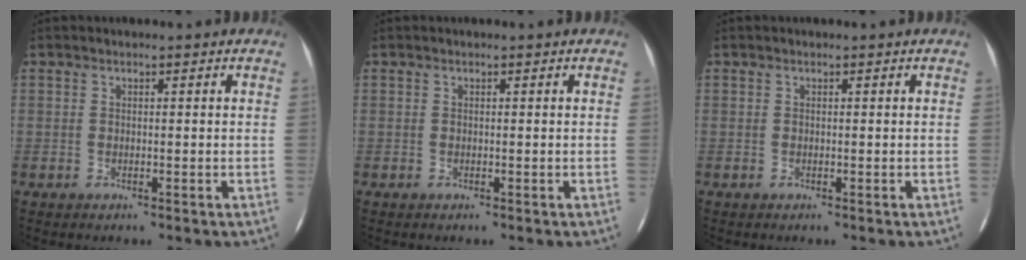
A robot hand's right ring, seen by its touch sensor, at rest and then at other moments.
{"total": 0.0}
{"total": 0.0}